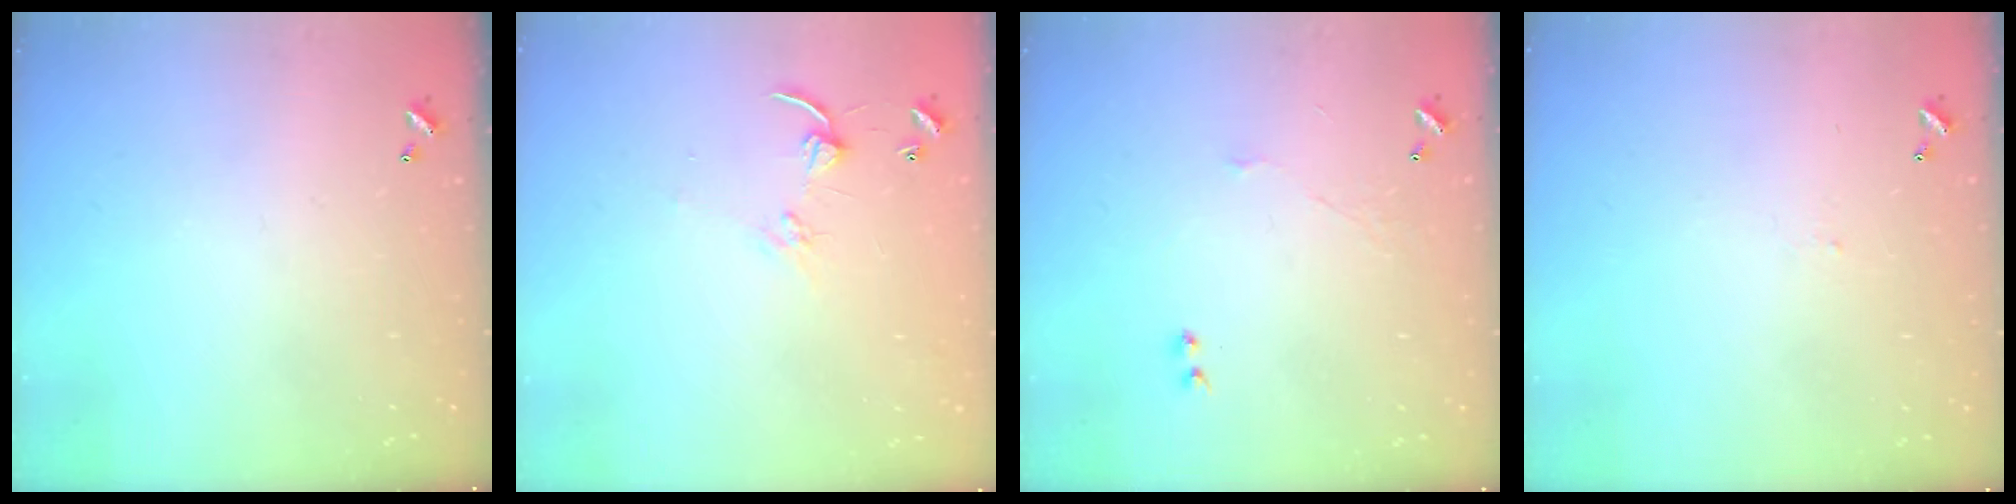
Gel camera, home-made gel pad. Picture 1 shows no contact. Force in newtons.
{"total": 4.6, "press": 4.6, "slide": 0.4}
{"total": 2.4, "press": 2.3, "slide": 0.6}
{"total": 2.1, "press": 2.1, "slide": 0.2}